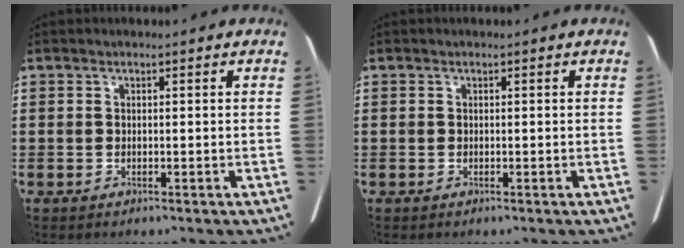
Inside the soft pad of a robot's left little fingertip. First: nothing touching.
{"total": 0.0}